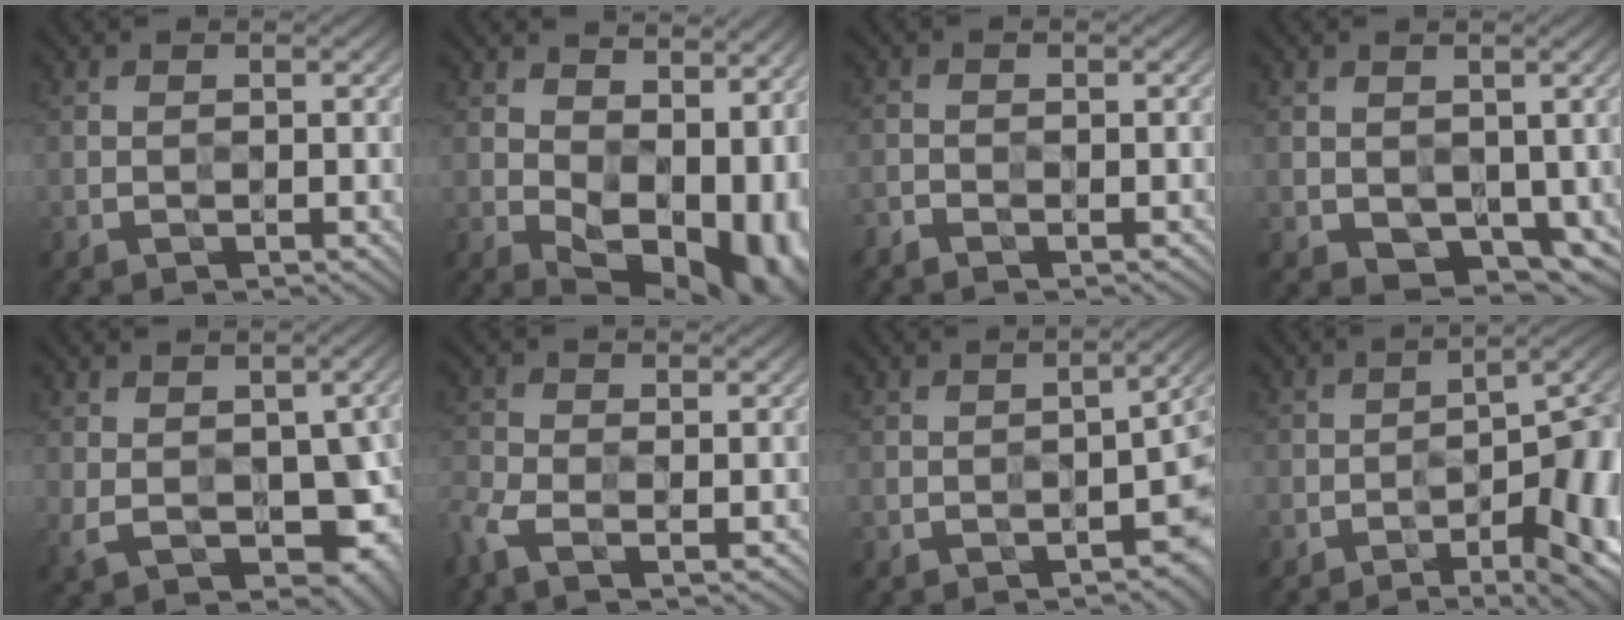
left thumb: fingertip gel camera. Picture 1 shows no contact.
{"total": 15.3, "force": [0.2, 9.6, 12.0], "torque": [-0.159, -0.032, 0.051]}
{"total": 1.4, "force": [-1.3, 0.3, 0.4], "torque": [-0.008, -0.005, -0.026]}
{"total": 5.0, "force": [-0.4, 3.4, 3.7], "torque": [-0.072, -0.021, 0.001]}
{"total": 11.7, "force": [-2.6, 6.9, 9.1], "torque": [-0.162, -0.036, -0.024]}
{"total": 4.6, "force": [-3.1, 1.8, 2.9], "torque": [-0.064, -0.011, -0.069]}
{"total": 4.6, "force": [-2.0, 1.2, 4.0], "torque": [-0.049, 0.005, -0.023]}
{"total": 11.8, "force": [-5.9, 4.3, 9.3], "torque": [-0.103, -0.003, -0.079]}